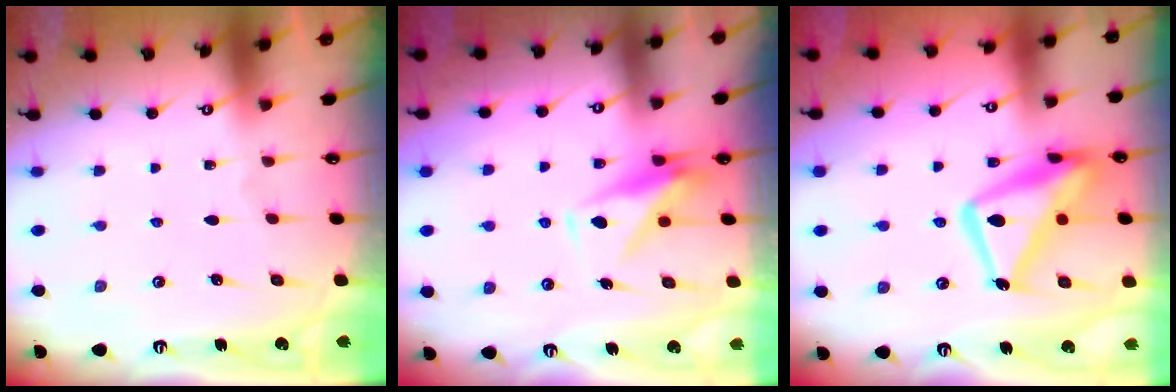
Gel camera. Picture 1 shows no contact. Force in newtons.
{"total": 8.3, "press": 8.3, "slide": 0.3}
{"total": 17.2, "press": 17.1, "slide": 1.5}